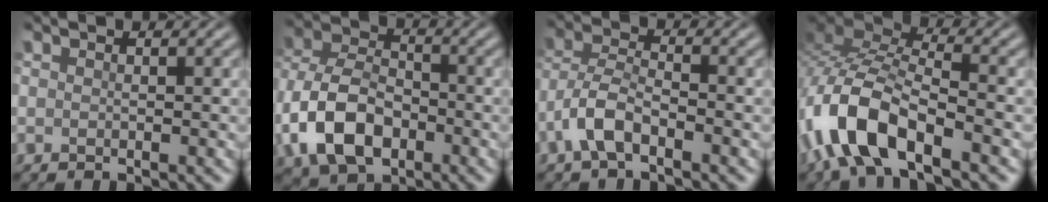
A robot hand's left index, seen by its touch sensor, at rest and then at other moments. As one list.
[{"total": 9.0, "force": [-3.4, 5.8, 5.9], "torque": [-0.128, -0.002, -0.077]}, {"total": 4.1, "force": [-2.3, 1.7, 3.0], "torque": [-0.062, 0.008, -0.057]}, {"total": 10.1, "force": [-5.1, 4.5, 7.5], "torque": [-0.157, 0.005, -0.106]}]